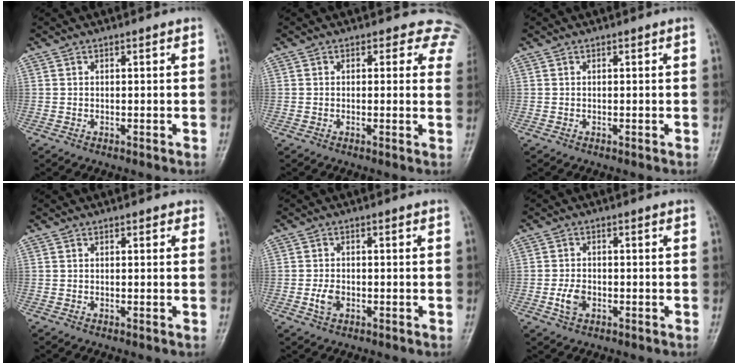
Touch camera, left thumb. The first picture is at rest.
{"total": 5.7, "force": [3.9, 3.6, 2.0], "torque": [0.016, -0.010, 0.017]}
{"total": 0.0}
{"total": 1.1, "force": [0.6, 0.6, 0.6], "torque": [0.000, 0.000, 0.002]}
{"total": 3.0, "force": [-1.0, 2.0, 2.0], "torque": [-0.037, 0.007, -0.018]}
{"total": 3.6, "force": [-1.3, 2.4, 2.4], "torque": [-0.045, 0.008, -0.022]}